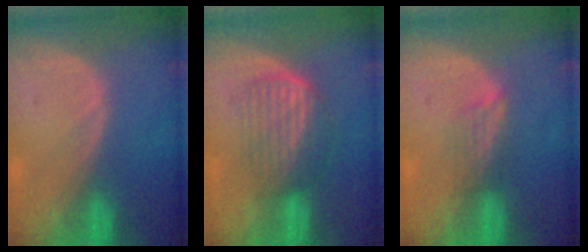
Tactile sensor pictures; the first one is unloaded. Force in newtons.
{"total": 6.9, "press": 6.0, "slide": 3.5}
{"total": 2.8, "press": 2.5, "slide": 1.4}